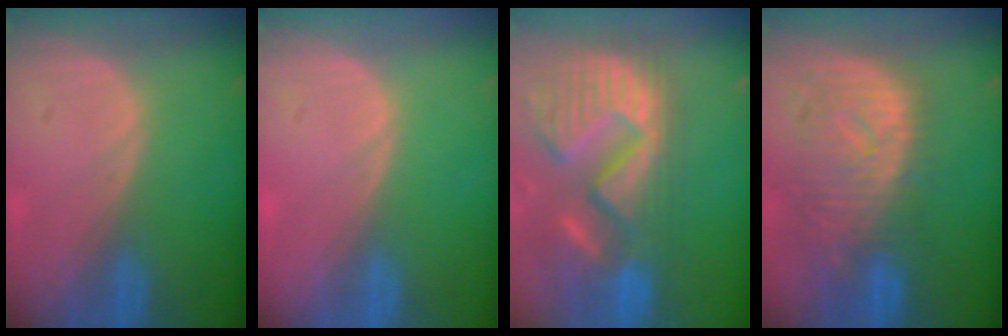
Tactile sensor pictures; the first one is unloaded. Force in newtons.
{"total": 0.0}
{"total": 14.7, "press": 12.3, "slide": 8.2}
{"total": 10.9, "press": 9.7, "slide": 4.9}